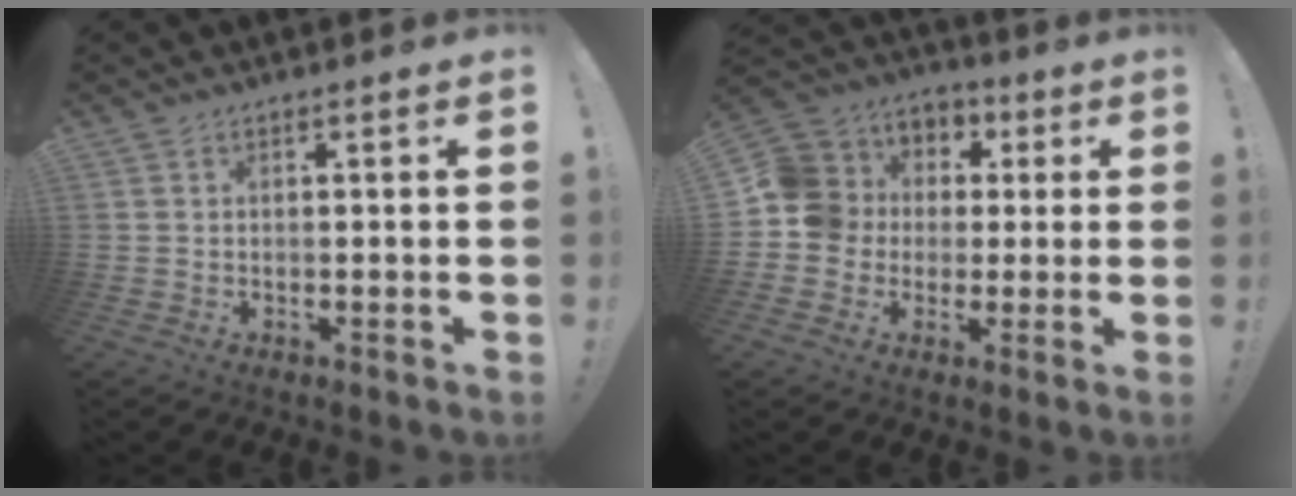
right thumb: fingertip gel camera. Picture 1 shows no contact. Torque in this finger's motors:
{"motor_torque": [0.69, 0.80, 0.40, -0.03, 0.03]}